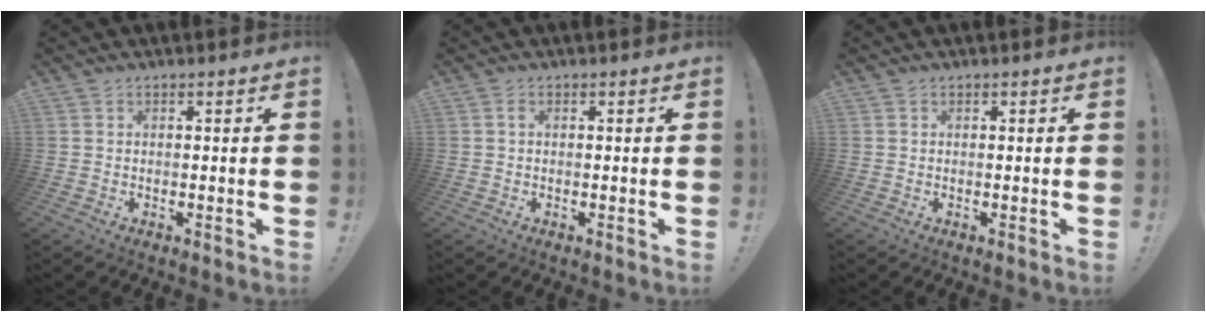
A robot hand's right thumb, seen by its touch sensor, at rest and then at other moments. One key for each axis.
{"total": 0.9, "fx": 0.1, "fy": 0.3, "fz": 0.8, "tx": -0.018, "ty": 0.004, "tz": 0.001}
{"total": 0.0}